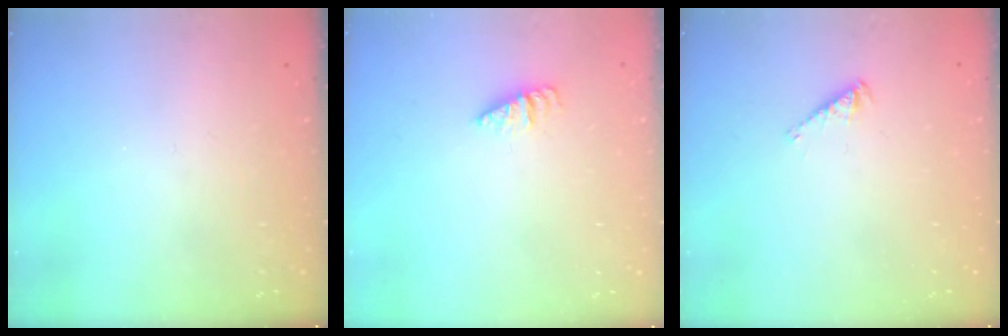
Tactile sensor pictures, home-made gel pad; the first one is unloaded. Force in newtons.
{"total": 2.1, "press": 2.1, "slide": 0.3}
{"total": 2.8, "press": 2.7, "slide": 0.5}